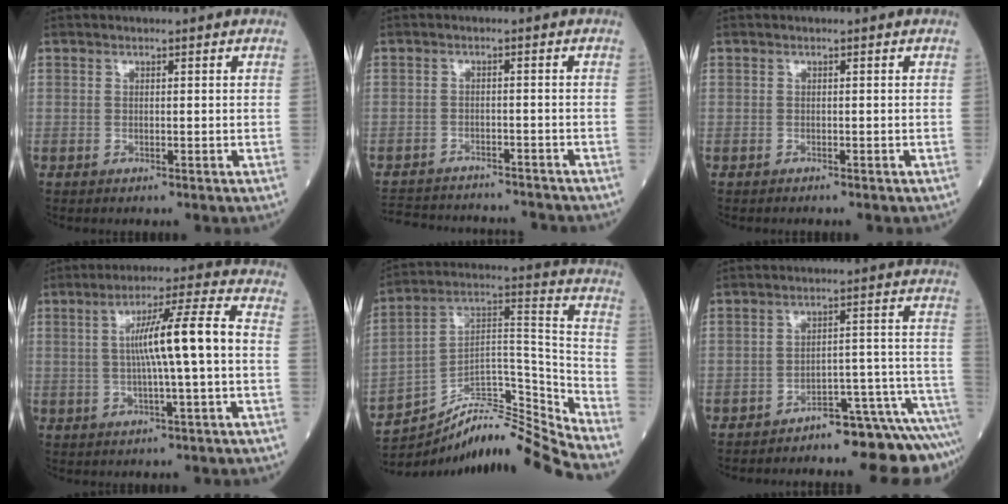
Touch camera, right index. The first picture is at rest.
{"total": 14.3, "force": [-13.4, 3.3, 3.8], "torque": [-0.082, 0.003, -0.179]}
{"total": 0.9, "force": [-0.8, 0.2, 0.3], "torque": [-0.009, -0.002, -0.010]}
{"total": 10.1, "force": [0.0, -0.5, 10.1], "torque": [-0.172, 0.016, 0.000]}
{"total": 15.9, "force": [-15.1, -0.5, 5.0], "torque": [-0.073, 0.069, -0.252]}
{"total": 12.3, "force": [-11.6, 0.5, 4.2], "torque": [-0.011, 0.051, -0.155]}